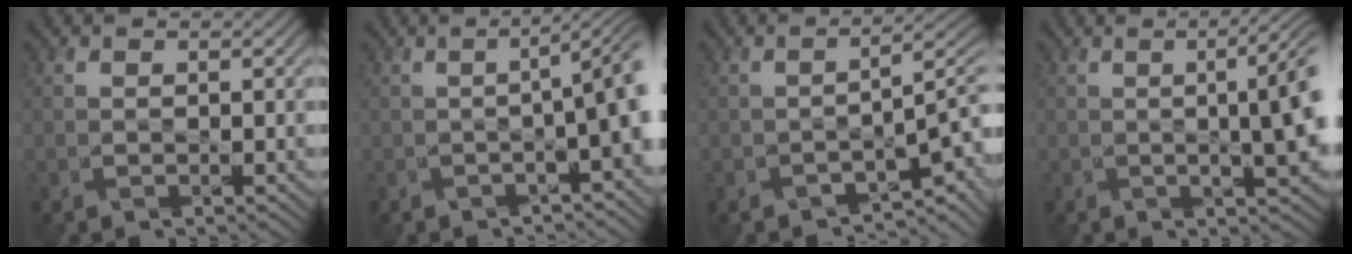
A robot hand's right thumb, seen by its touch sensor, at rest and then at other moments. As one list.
[{"total": 6.7, "force": [-0.8, 1.6, 6.4], "torque": [-0.077, 0.006, -0.015]}, {"total": 5.2, "force": [-2.5, 1.6, 4.3], "torque": [-0.059, -0.007, -0.042]}, {"total": 8.0, "force": [0.2, 2.1, 7.8], "torque": [-0.082, 0.014, -0.008]}]